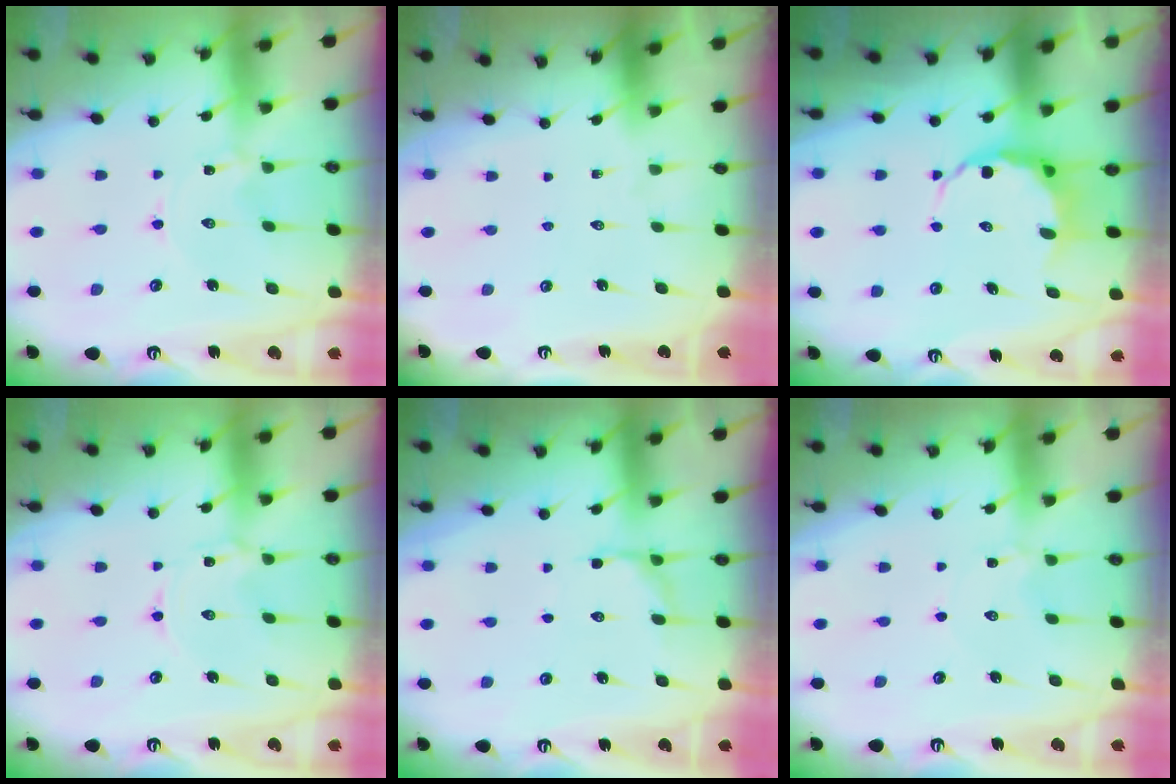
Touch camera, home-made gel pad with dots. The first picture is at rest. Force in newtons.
{"total": 0.0}
{"total": 7.2, "press": 6.9, "slide": 1.9}
{"total": 1.4, "press": 1.4, "slide": 0.2}
{"total": 5.7, "press": 5.3, "slide": 2.1}
{"total": 2.2, "press": 2.2, "slide": 0.2}